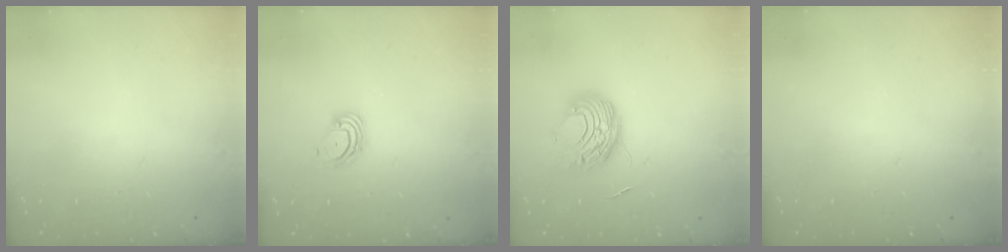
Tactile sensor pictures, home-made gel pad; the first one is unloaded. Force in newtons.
{"total": 3.3, "press": 3.3, "slide": 0.3}
{"total": 8.8, "press": 8.8, "slide": 0.6}
{"total": 0.0}